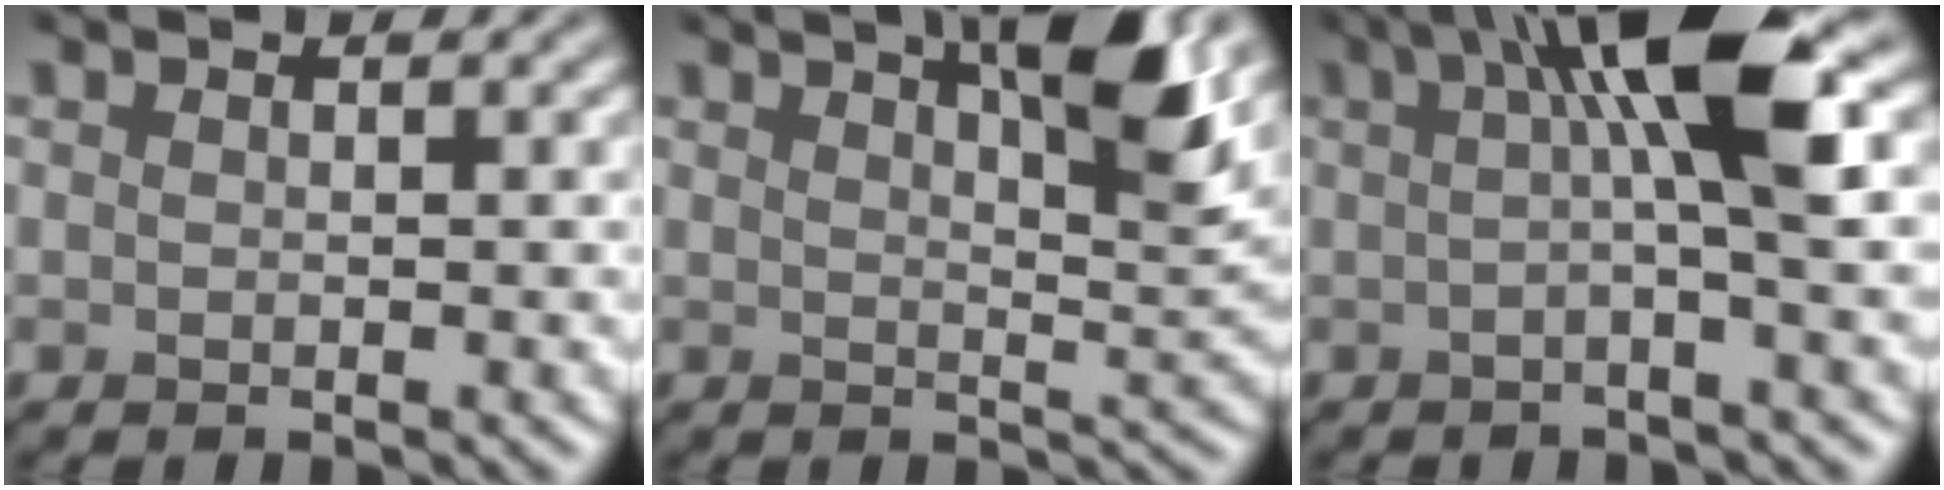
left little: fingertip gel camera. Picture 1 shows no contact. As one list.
[{"total": 6.7, "force": [3.6, 1.5, 5.4], "torque": [-0.066, 0.010, 0.060]}, {"total": 6.6, "force": [1.4, 0.6, 6.4], "torque": [-0.095, 0.006, 0.029]}]